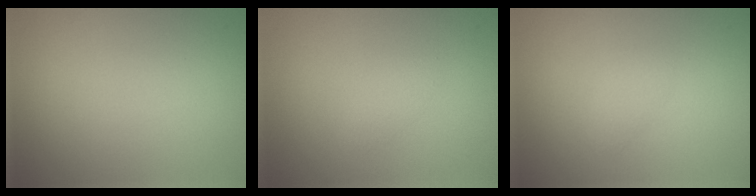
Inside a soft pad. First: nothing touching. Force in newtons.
{"total": 0.7, "press": 0.7, "slide": 0.0}
{"total": 0.8, "press": 0.8, "slide": 0.0}